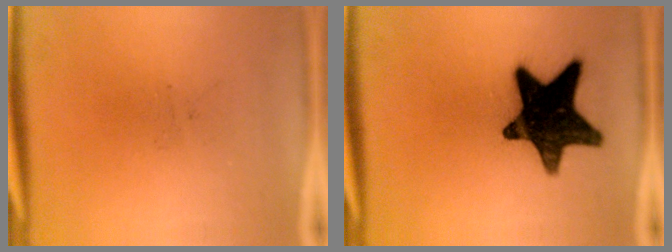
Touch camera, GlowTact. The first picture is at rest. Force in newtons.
{"total": 16.6}